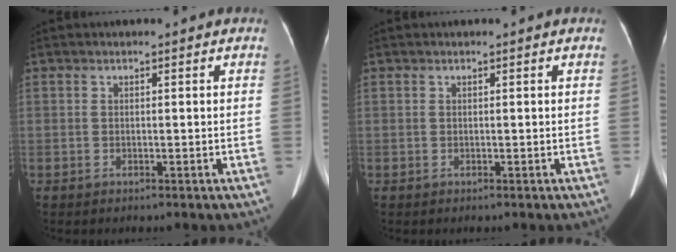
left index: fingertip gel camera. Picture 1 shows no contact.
{"total": 0.0}